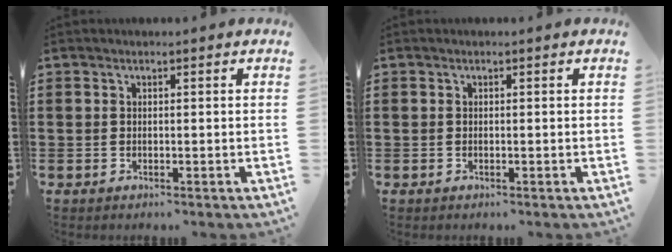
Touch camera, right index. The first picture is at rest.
{"total": 0.0}